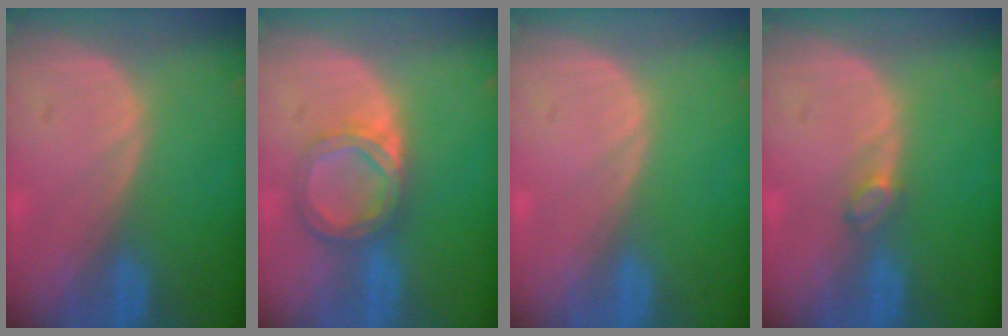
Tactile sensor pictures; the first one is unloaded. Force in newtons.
{"total": 5.5, "press": 5.2, "slide": 1.9}
{"total": 0.0}
{"total": 1.6, "press": 1.6, "slide": 0.2}